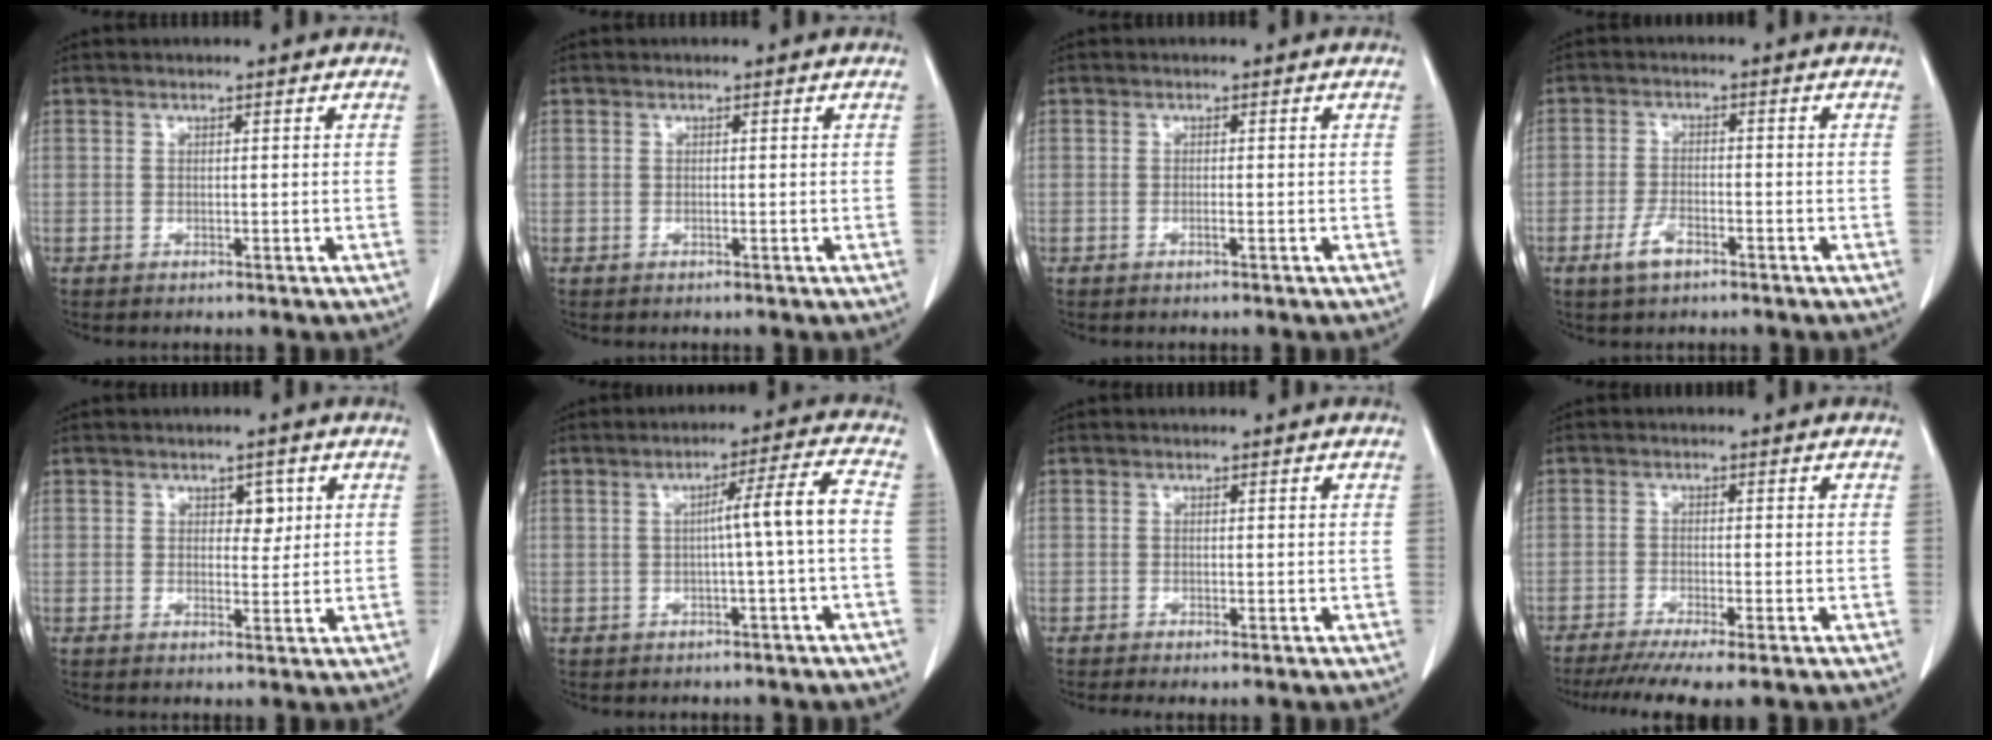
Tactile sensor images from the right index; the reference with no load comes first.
{"total": 0.0}
{"total": 0.5, "force": [-0.3, -0.1, 0.4], "torque": [-0.009, 0.001, -0.006]}
{"total": 3.8, "force": [-2.3, 1.4, 2.7], "torque": [-0.056, 0.000, -0.039]}
{"total": 2.5, "force": [0.9, 1.6, 1.7], "torque": [-0.015, 0.001, 0.012]}
{"total": 5.8, "force": [-0.8, -1.1, 5.6], "torque": [-0.083, 0.014, -0.010]}
{"total": 1.3, "force": [-1.0, 0.1, 0.9], "torque": [-0.017, -0.005, -0.017]}
{"total": 8.4, "force": [-6.5, 0.1, 5.3], "torque": [-0.078, -0.017, -0.102]}